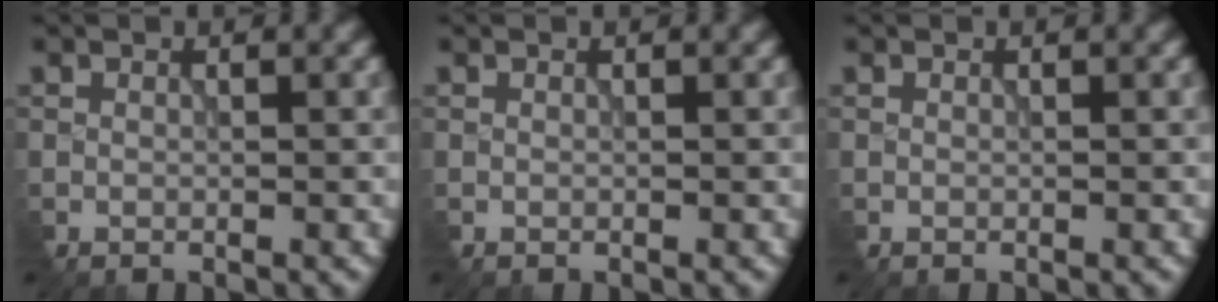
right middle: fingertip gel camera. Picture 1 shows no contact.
{"total": 0.0}
{"total": 0.0}